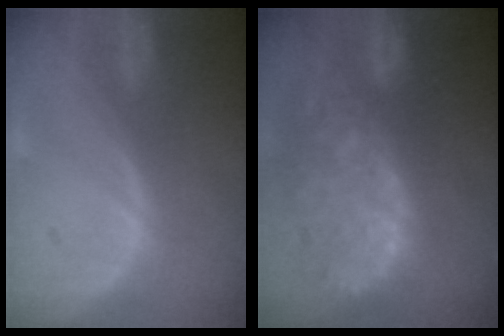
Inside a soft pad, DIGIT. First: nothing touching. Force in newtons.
{"total": 13.5, "press": 11.1, "slide": 7.6}